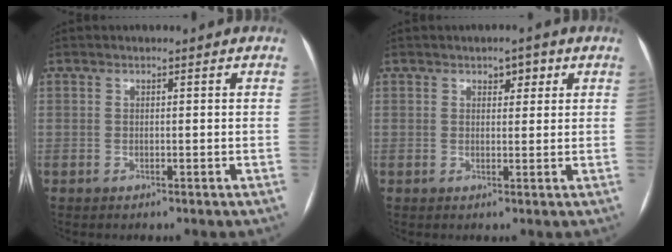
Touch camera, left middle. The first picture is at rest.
{"total": 2.3, "force": [1.3, 1.3, 1.4], "torque": [-0.015, 0.005, 0.018]}